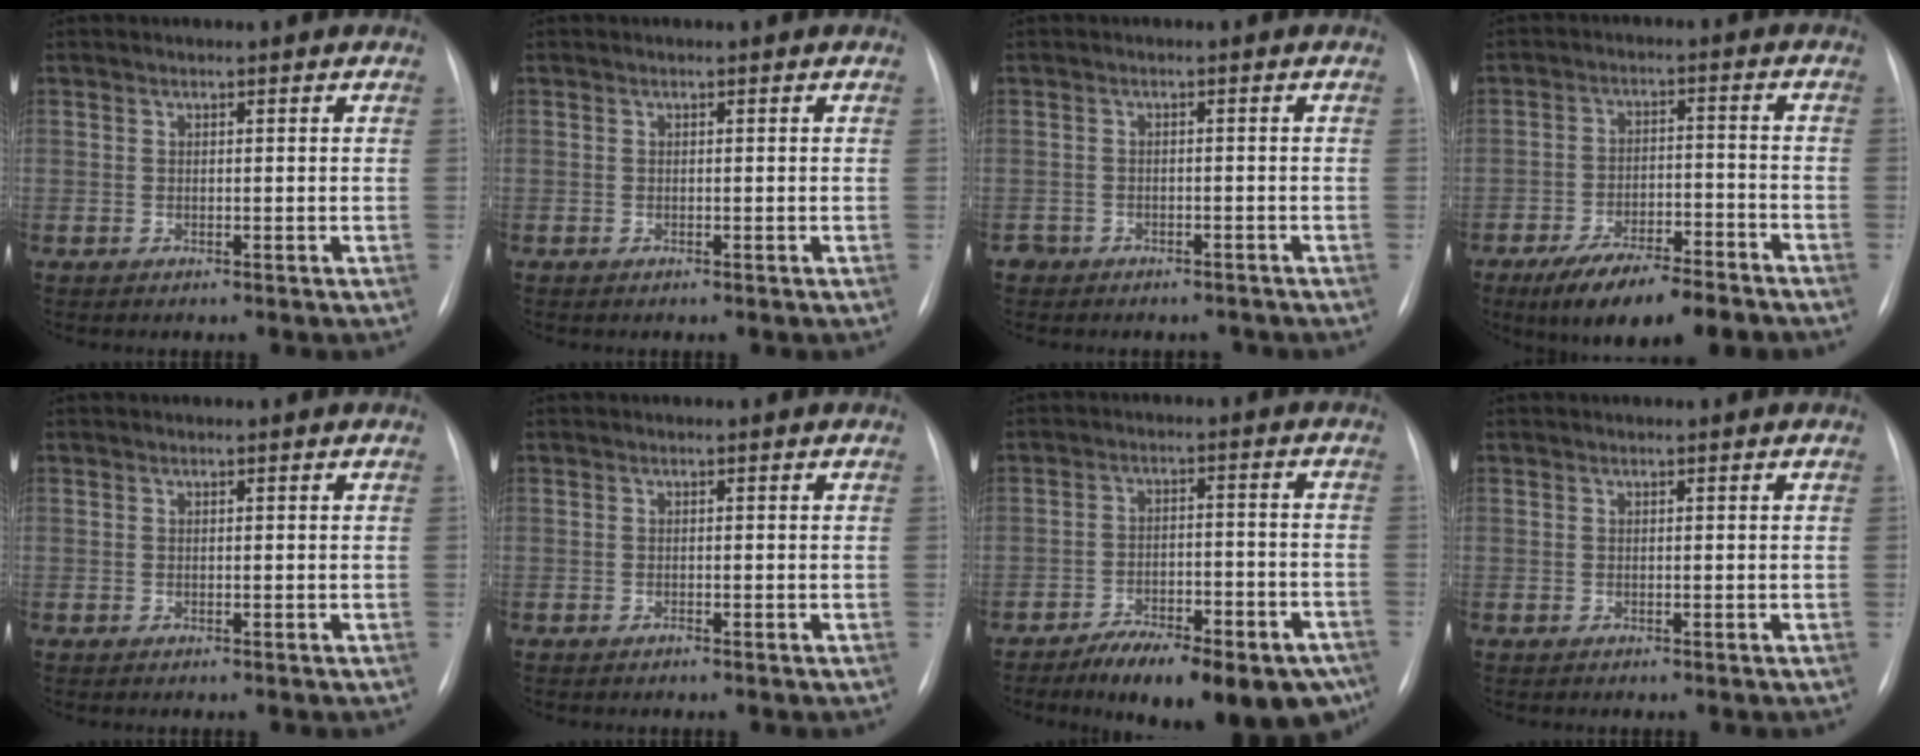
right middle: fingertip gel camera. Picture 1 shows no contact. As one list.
[{"total": 0.0}, {"total": 4.1, "force": [-3.4, 2.3, 0.1], "torque": [0.000, 0.013, -0.045]}, {"total": 11.8, "force": [-9.1, 3.0, 7.0], "torque": [-0.112, -0.008, -0.148]}, {"total": 0.0}, {"total": 0.0}, {"total": 17.5, "force": [-12.8, 6.0, 10.3], "torque": [-0.094, 0.023, -0.181]}, {"total": 0.0}]